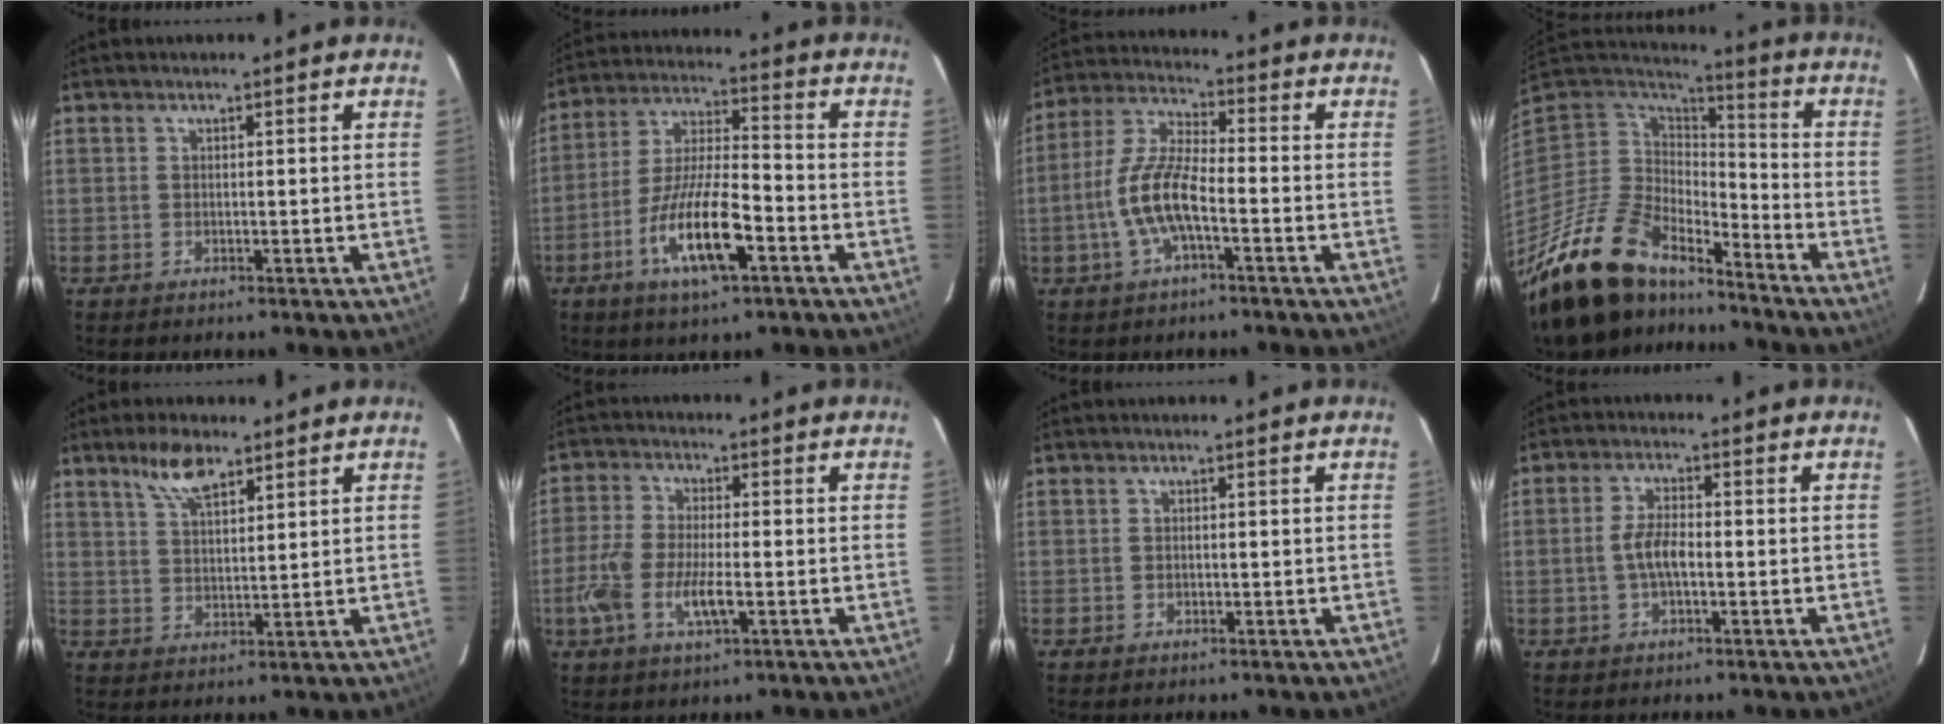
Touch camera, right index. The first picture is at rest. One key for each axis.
{"total": 13.9, "fx": -6.5, "fy": 3.3, "fz": 11.9, "tx": -0.245, "ty": -0.011, "tz": -0.121}
{"total": 9.8, "fx": -3.4, "fy": 2.5, "fz": 8.8, "tx": -0.192, "ty": 0.005, "tz": -0.067}
{"total": 22.1, "fx": -17.3, "fy": 8.5, "fz": 10.8, "tx": -0.228, "ty": -0.027, "tz": -0.309}
{"total": 6.3, "fx": 4.4, "fy": 2.0, "fz": 4.0, "tx": -0.073, "ty": 0.005, "tz": 0.085}
{"total": 9.2, "fx": -3.1, "fy": 3.2, "fz": 8.1, "tx": -0.175, "ty": -0.007, "tz": -0.061}
{"total": 0.6, "fx": -0.1, "fy": 0.6, "fz": 0.2, "tx": -0.002, "ty": 0.000, "tz": -0.002}
{"total": 4.3, "fx": -1.0, "fy": 1.4, "fz": 3.9, "tx": -0.082, "ty": 0.006, "tz": -0.018}